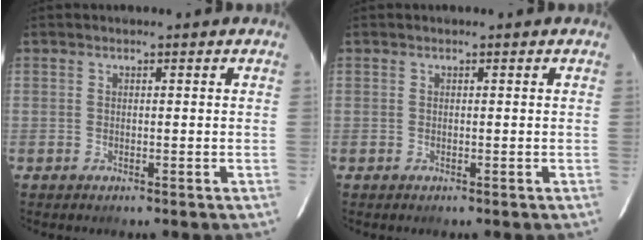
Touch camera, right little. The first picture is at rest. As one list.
[{"total": 0.0}]